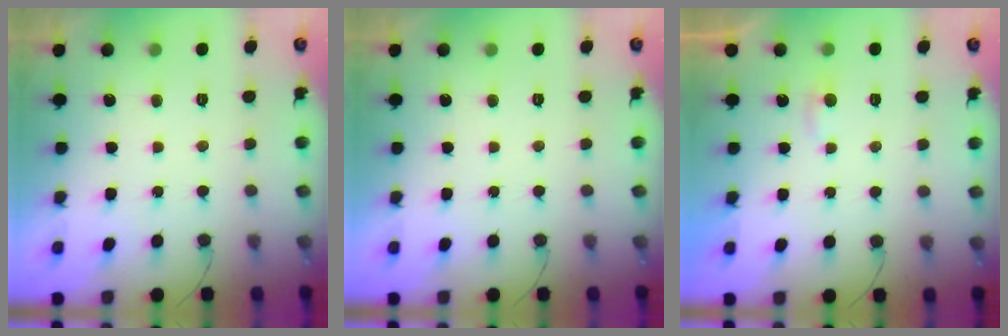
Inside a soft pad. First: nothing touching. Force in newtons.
{"total": 0.0}
{"total": 2.3, "press": 2.3, "slide": 0.2}